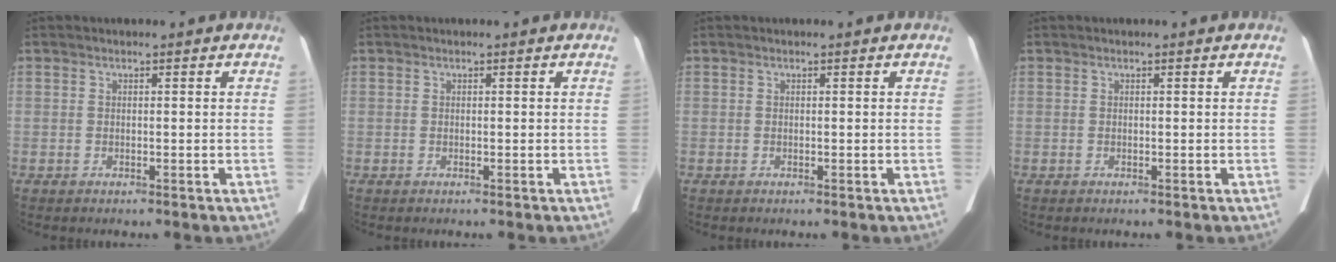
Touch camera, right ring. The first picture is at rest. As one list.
[{"total": 0.0}, {"total": 0.0}, {"total": 0.0}]